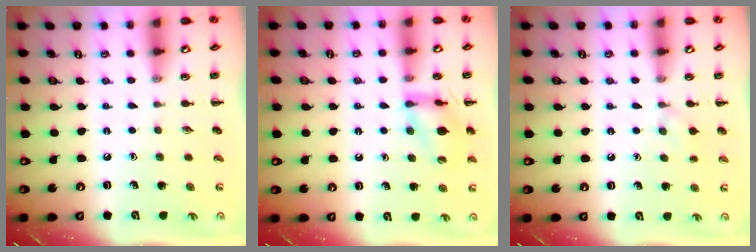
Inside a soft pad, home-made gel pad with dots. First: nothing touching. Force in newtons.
{"total": 13.8, "press": 13.8, "slide": 1.2}
{"total": 6.4, "press": 6.1, "slide": 1.7}